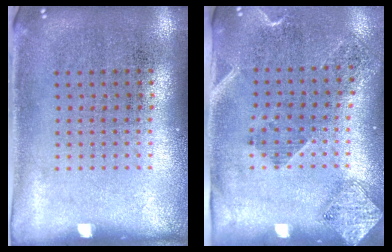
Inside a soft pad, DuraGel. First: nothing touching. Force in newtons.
{"total": 1.8, "press": 1.4, "slide": 1.2}